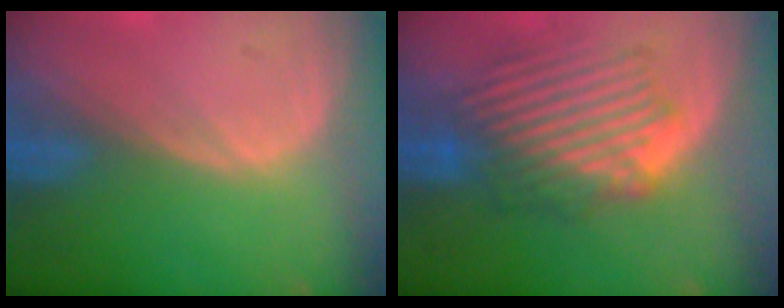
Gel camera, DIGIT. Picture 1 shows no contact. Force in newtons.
{"total": 8.9, "press": 8.3, "slide": 3.2}